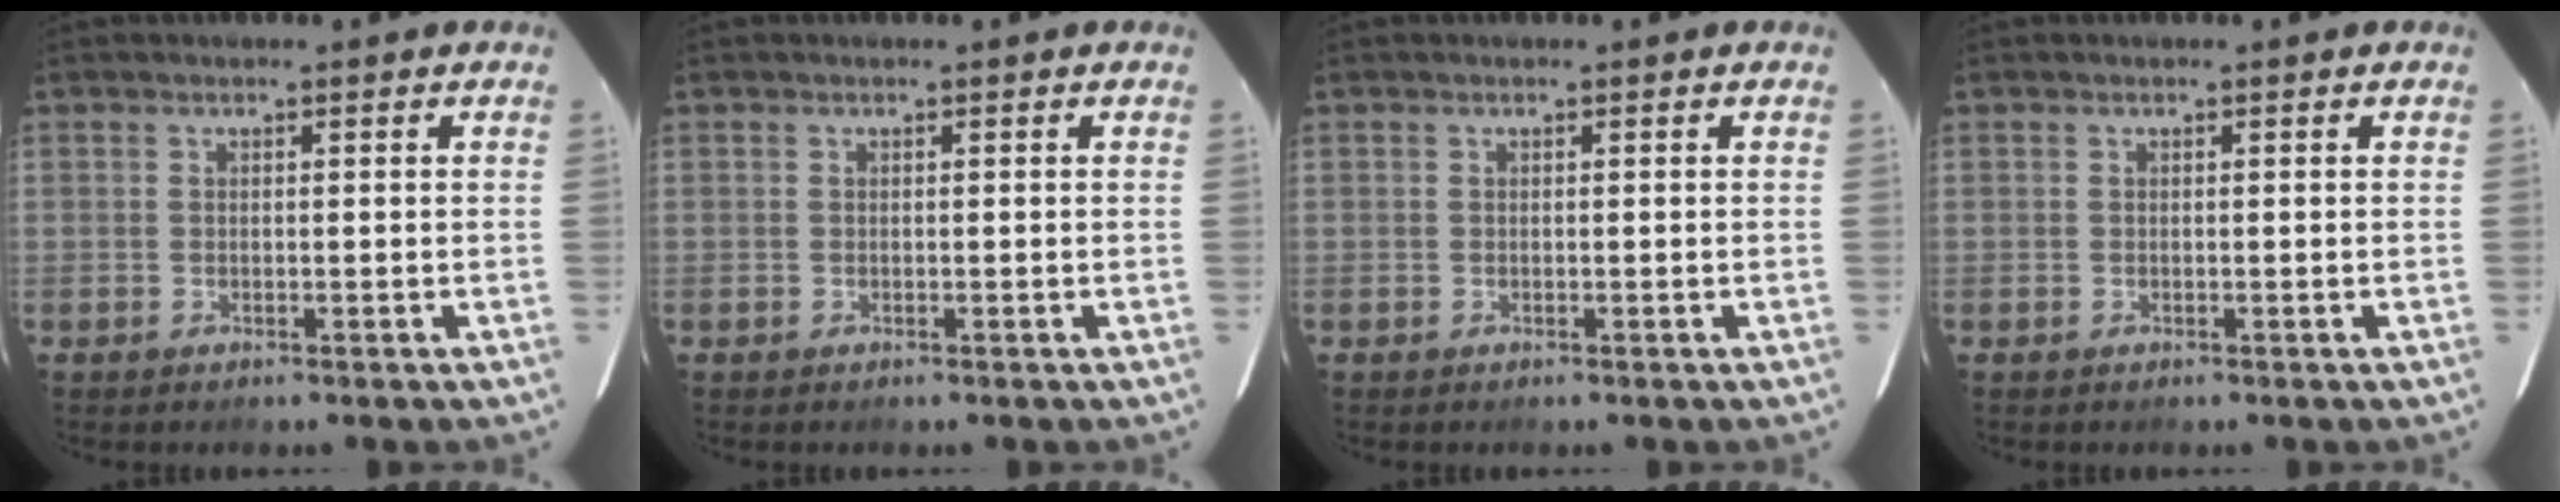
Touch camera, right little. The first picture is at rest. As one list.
[{"total": 0.0}, {"total": 0.0}, {"total": 0.0}]